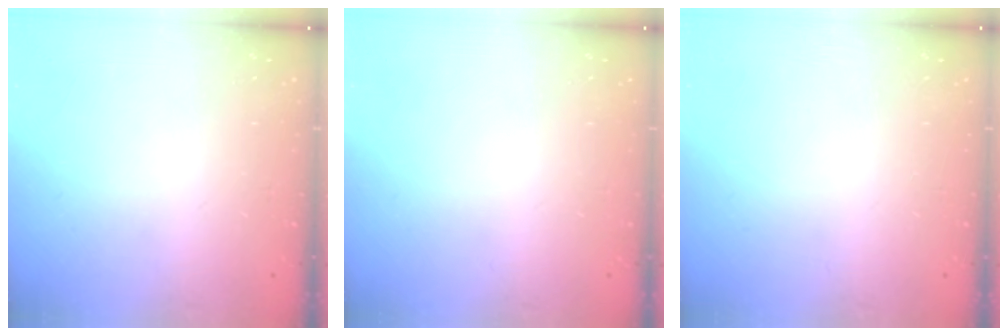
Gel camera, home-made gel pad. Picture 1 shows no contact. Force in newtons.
{"total": 0.0}
{"total": 0.0}